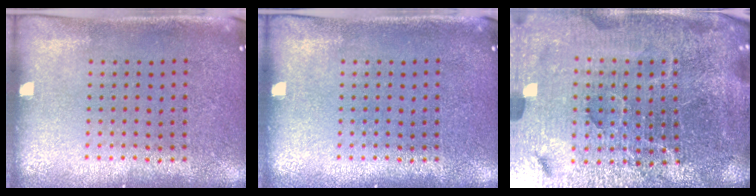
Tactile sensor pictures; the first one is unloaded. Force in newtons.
{"total": 0.0}
{"total": 6.6, "press": 5.8, "slide": 3.2}